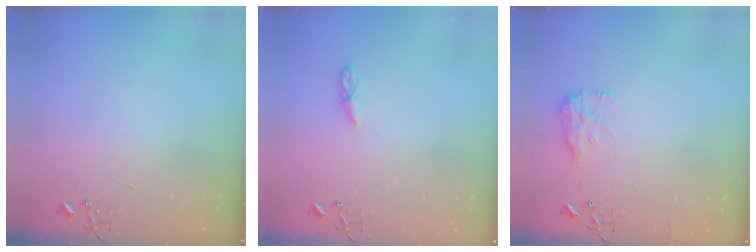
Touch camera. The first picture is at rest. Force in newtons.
{"total": 5.0, "press": 4.9, "slide": 0.5}
{"total": 9.8, "press": 9.8, "slide": 0.2}